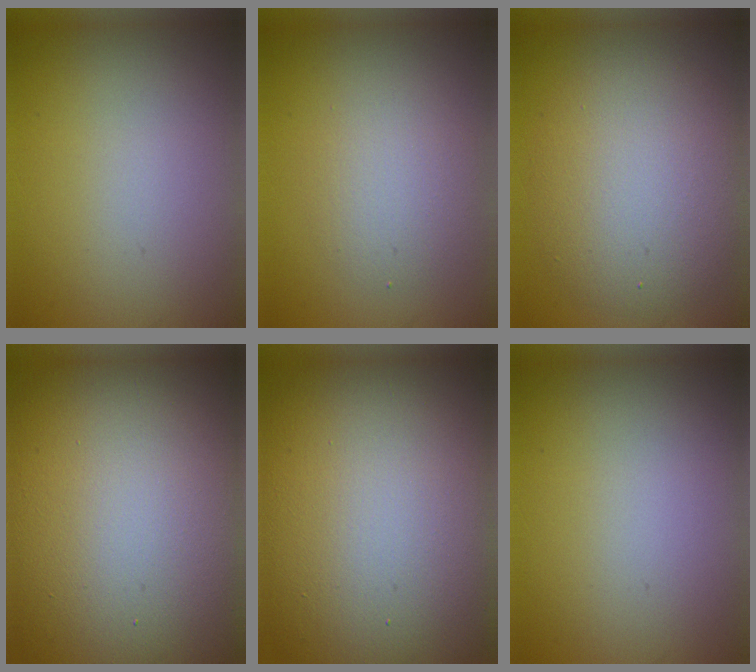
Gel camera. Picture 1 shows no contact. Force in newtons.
{"total": 2.7, "press": 2.7, "slide": 0.0}
{"total": 7.1, "press": 7.0, "slide": 0.6}
{"total": 23.4, "press": 23.3, "slide": 1.2}
{"total": 20.1, "press": 20.1, "slide": 0.9}
{"total": 0.0}